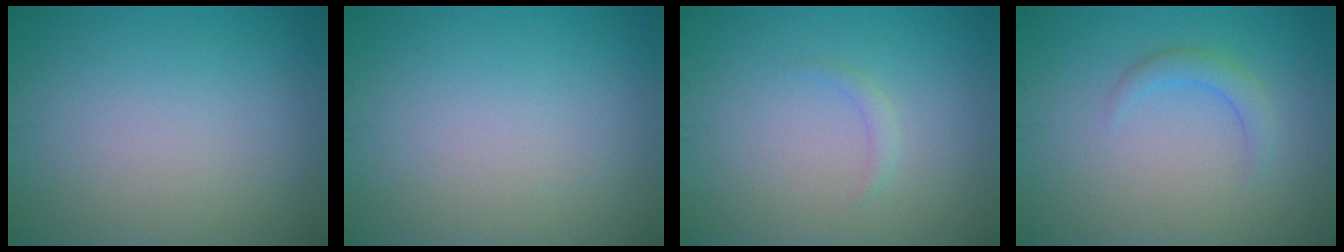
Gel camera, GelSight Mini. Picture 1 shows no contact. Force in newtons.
{"total": 0.0}
{"total": 0.8, "press": 0.8, "slide": 0.0}
{"total": 1.8, "press": 1.8, "slide": 0.2}